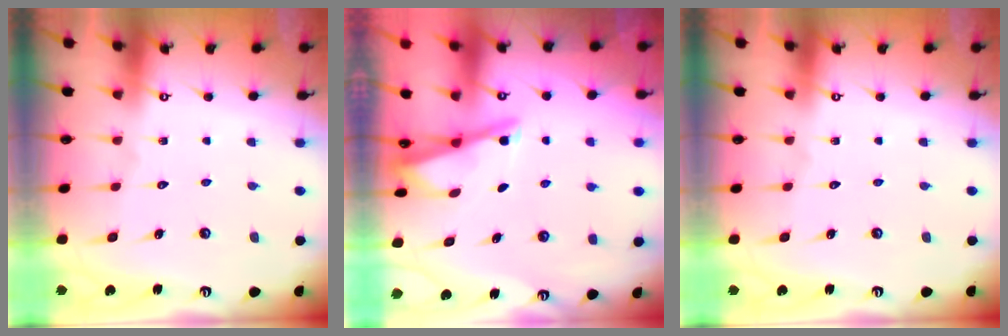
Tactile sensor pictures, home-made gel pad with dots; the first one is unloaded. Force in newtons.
{"total": 2.8, "press": 2.8, "slide": 0.3}
{"total": 0.0}